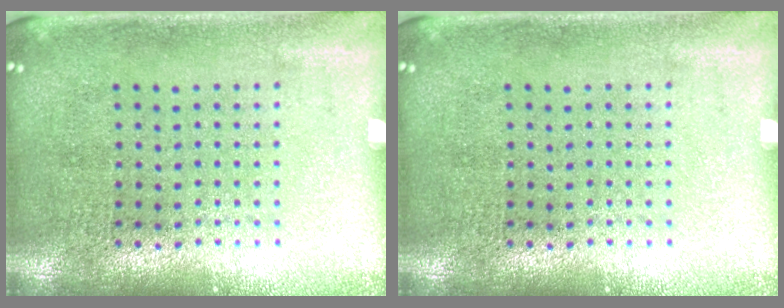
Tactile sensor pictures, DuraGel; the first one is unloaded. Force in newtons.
{"total": 0.0}